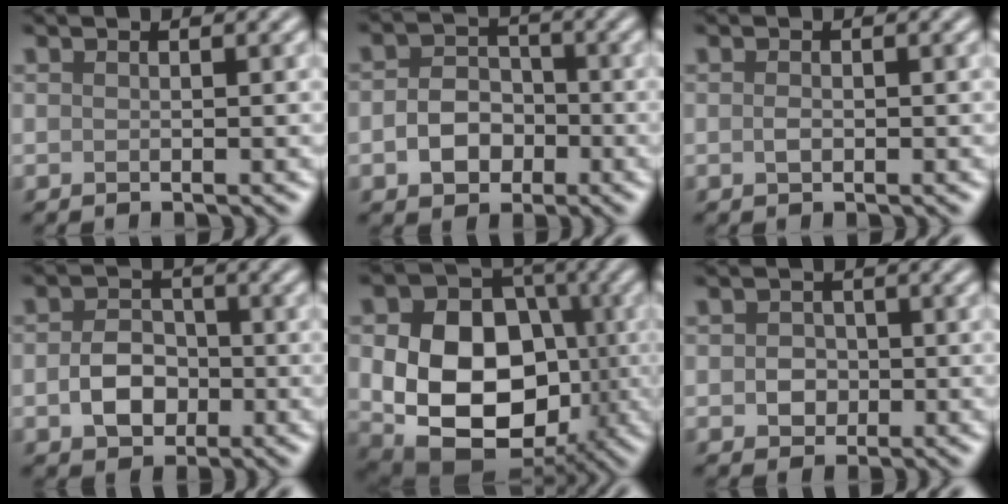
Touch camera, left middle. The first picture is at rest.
{"total": 3.8, "force": [-1.1, 3.0, 2.0], "torque": [-0.033, 0.001, -0.023]}
{"total": 0.8, "force": [-0.1, 0.5, 0.6], "torque": [-0.013, -0.002, -0.002]}
{"total": 3.8, "force": [-0.9, 2.9, 2.2], "torque": [-0.040, 0.001, -0.021]}
{"total": 13.7, "force": [-1.3, 10.2, 9.0], "torque": [-0.132, -0.022, -0.017]}
{"total": 2.1, "force": [-0.2, 1.8, 0.9], "torque": [-0.012, -0.002, -0.007]}